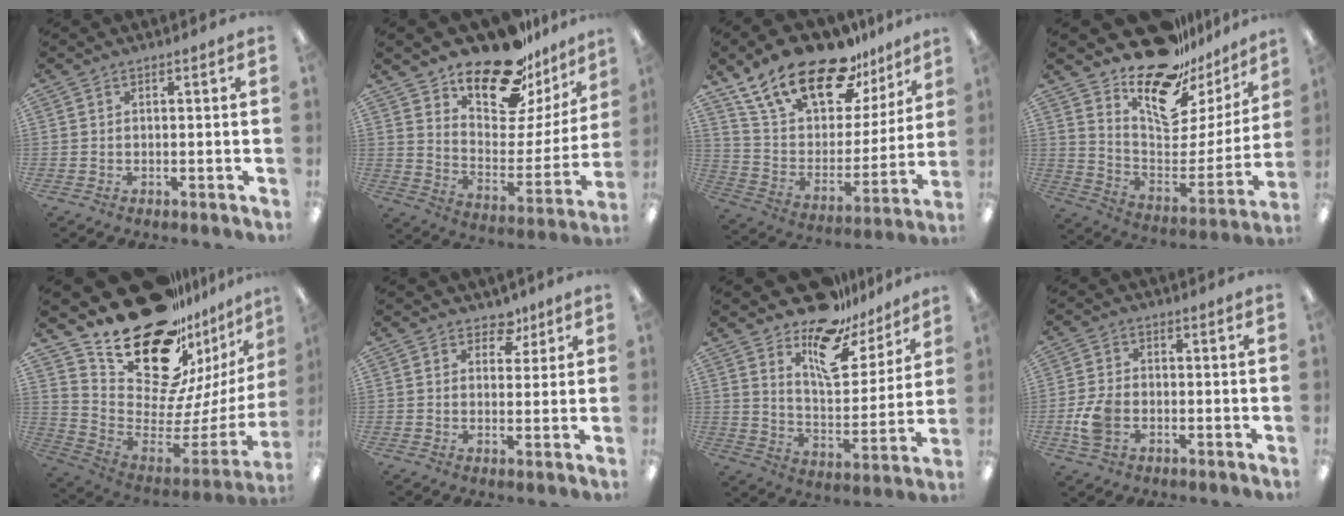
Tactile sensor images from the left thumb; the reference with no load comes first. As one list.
[{"total": 20.4, "force": [17.1, 7.3, 8.2], "torque": [-0.131, -0.133, 0.295]}, {"total": 23.5, "force": [17.2, 10.3, 12.3], "torque": [-0.221, -0.109, 0.308]}, {"total": 19.0, "force": [15.8, 7.0, 7.8], "torque": [-0.119, -0.137, 0.272]}, {"total": 25.2, "force": [17.4, 12.7, 13.2], "torque": [-0.183, -0.149, 0.333]}, {"total": 5.1, "force": [3.4, 3.4, 1.9], "torque": [-0.006, -0.019, 0.056]}, {"total": 15.4, "force": [11.7, 6.5, 7.6], "torque": [-0.125, -0.079, 0.204]}, {"total": 7.1, "force": [-1.9, 5.0, 4.6], "torque": [-0.091, 0.006, -0.035]}]